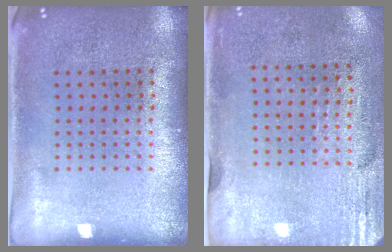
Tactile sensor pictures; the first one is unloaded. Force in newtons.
{"total": 2.9, "press": 2.5, "slide": 1.5}